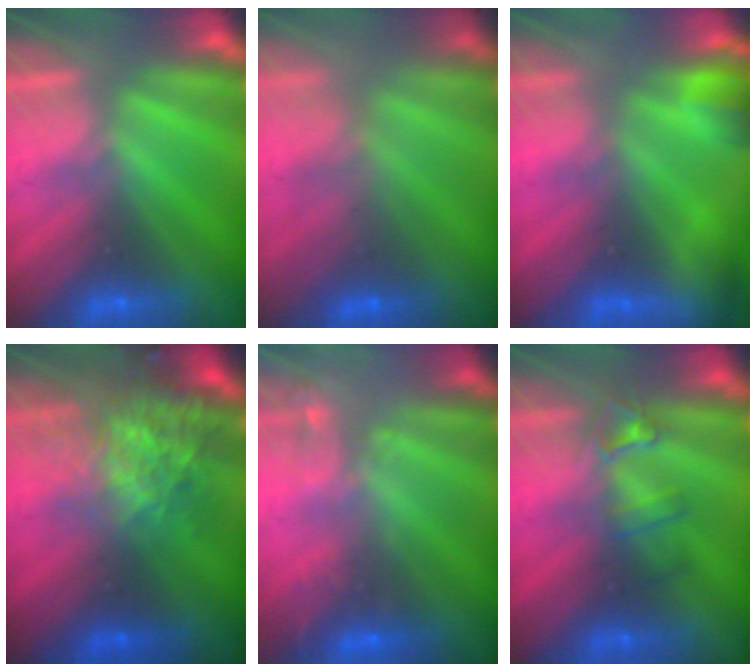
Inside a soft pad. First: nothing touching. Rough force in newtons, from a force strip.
{"total": 3.7}
{"total": 5.0}
{"total": 7.1}
{"total": 2.1}
{"total": 2.4}